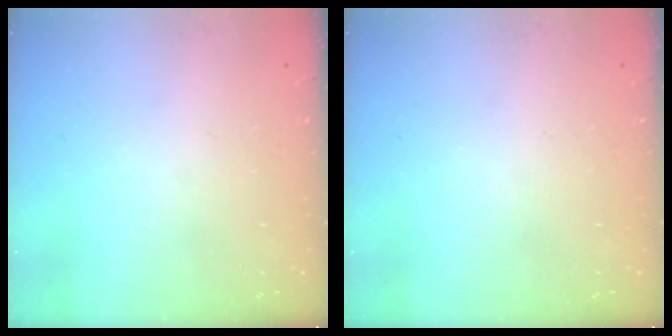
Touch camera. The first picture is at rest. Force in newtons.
{"total": 0.0}